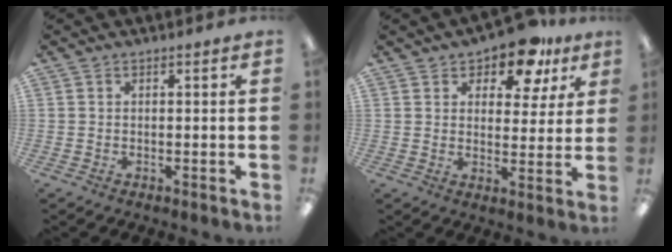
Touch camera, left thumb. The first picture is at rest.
{"total": 10.4, "force": [7.8, 4.6, 5.2], "torque": [-0.073, -0.040, 0.136]}